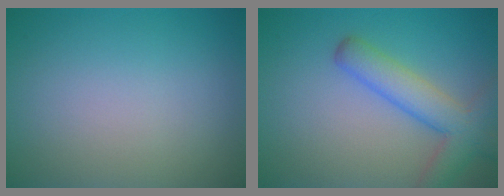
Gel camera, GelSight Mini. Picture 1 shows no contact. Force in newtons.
{"total": 5.0, "press": 5.0, "slide": 0.2}